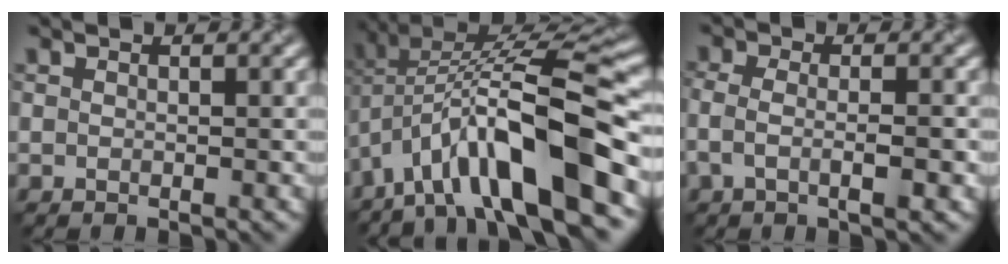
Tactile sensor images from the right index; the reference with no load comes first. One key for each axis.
{"total": 12.8, "fx": -5.2, "fy": 3.8, "fz": 11.1, "tx": -0.181, "ty": 0.017, "tz": -0.085}
{"total": 2.9, "fx": -0.9, "fy": 0.9, "fz": 2.7, "tx": -0.057, "ty": 0.003, "tz": -0.020}